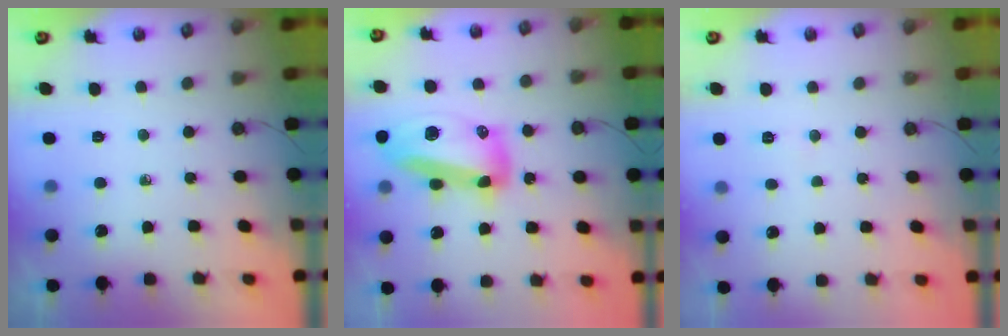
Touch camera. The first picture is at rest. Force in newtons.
{"total": 17.7, "press": 17.6, "slide": 1.8}
{"total": 3.9, "press": 3.8, "slide": 1.0}